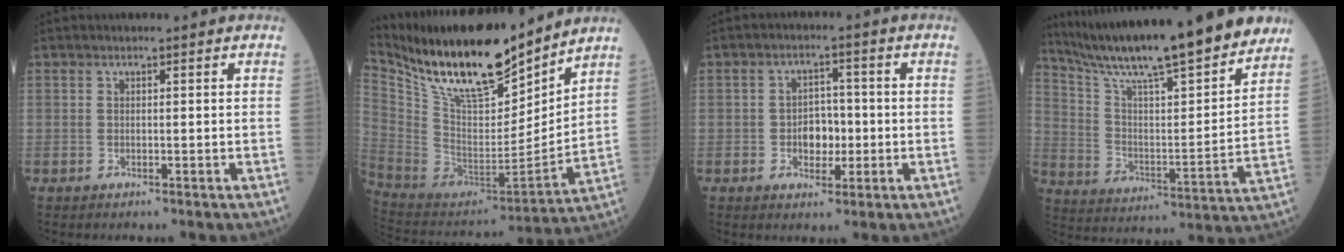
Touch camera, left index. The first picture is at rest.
{"total": 22.6, "force": [18.2, 4.6, 12.5], "torque": [-0.238, -0.008, 0.330]}
{"total": 4.5, "force": [-0.8, 3.1, 3.3], "torque": [-0.052, 0.010, -0.012]}
{"total": 24.6, "force": [21.0, 1.4, 12.6], "torque": [-0.215, -0.020, 0.321]}